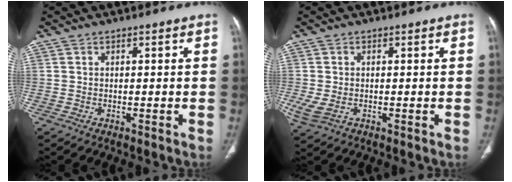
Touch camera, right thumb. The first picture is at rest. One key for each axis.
{"total": 3.5, "fx": -0.7, "fy": 2.1, "fz": 2.8, "tx": -0.080, "ty": -0.001, "tz": -0.006}